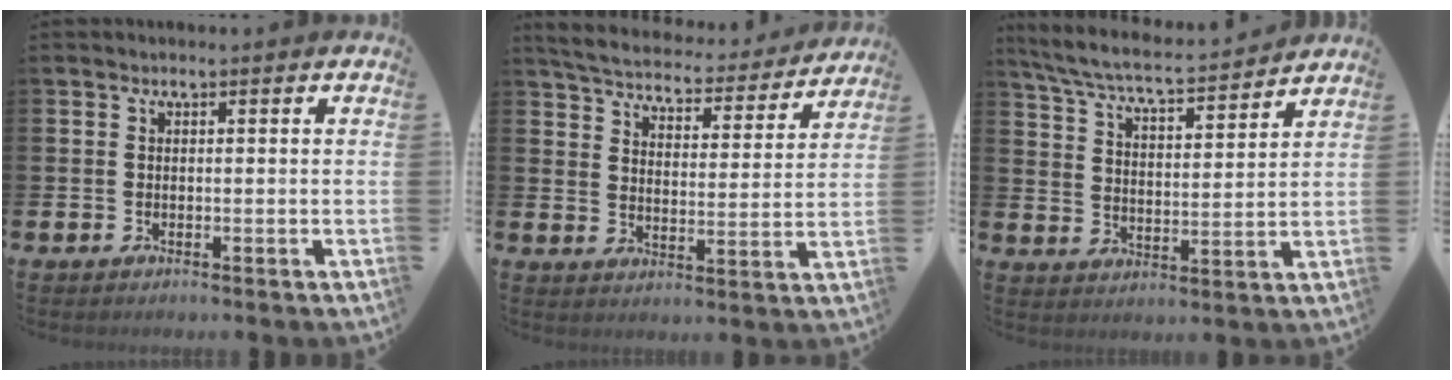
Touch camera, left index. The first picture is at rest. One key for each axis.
{"total": 5.6, "fx": 5.4, "fy": 0.8, "fz": 1.2, "tx": -0.056, "ty": -0.042, "tz": 0.090}
{"total": 6.3, "fx": 5.9, "fy": 0.5, "fz": 2.1, "tx": -0.068, "ty": -0.045, "tz": 0.099}